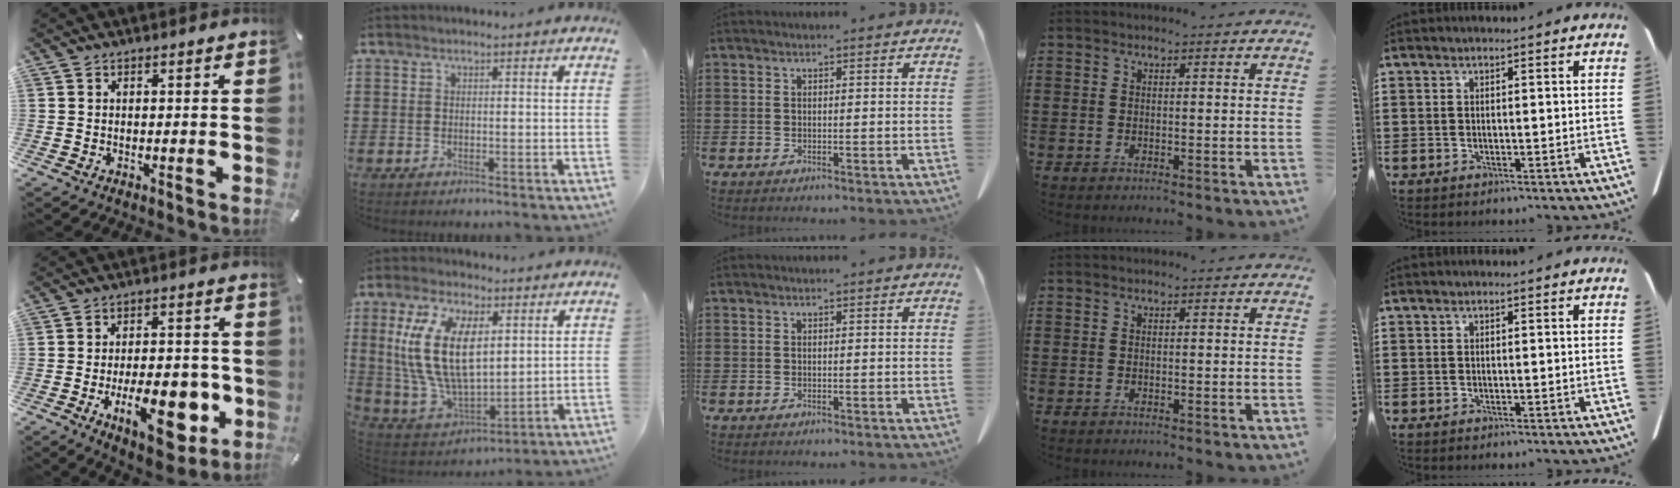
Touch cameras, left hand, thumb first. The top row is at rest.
{"thumb": {"total": 17.0, "force": [-5.0, 8.0, 14.1], "torque": [-0.194, 0.005, -0.072]}, "index": {"total": 14.5, "force": [4.3, 7.4, 11.8], "torque": [-0.275, -0.001, 0.076]}}